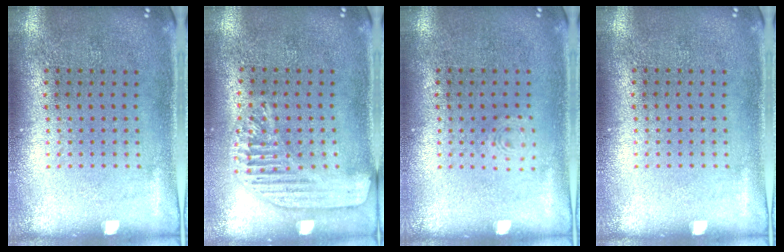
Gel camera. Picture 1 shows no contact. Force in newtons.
{"total": 1.7, "press": 1.6, "slide": 0.5}
{"total": 0.6, "press": 0.6, "slide": 0.2}
{"total": 0.0}